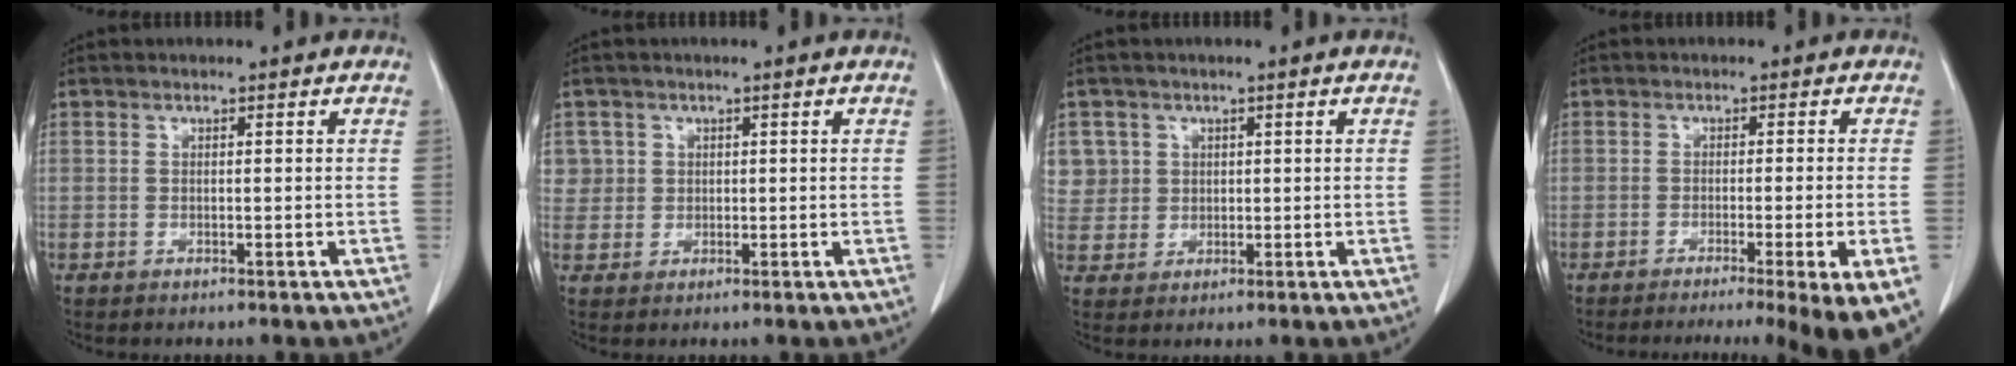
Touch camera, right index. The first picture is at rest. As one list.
[{"total": 3.0, "force": [1.1, 2.8, -0.2], "torque": [0.023, 0.004, 0.016]}, {"total": 5.5, "force": [2.1, 5.1, 0.0], "torque": [0.009, 0.009, 0.049]}, {"total": 13.0, "force": [-8.9, -0.5, 9.4], "torque": [-0.076, -0.026, -0.116]}]